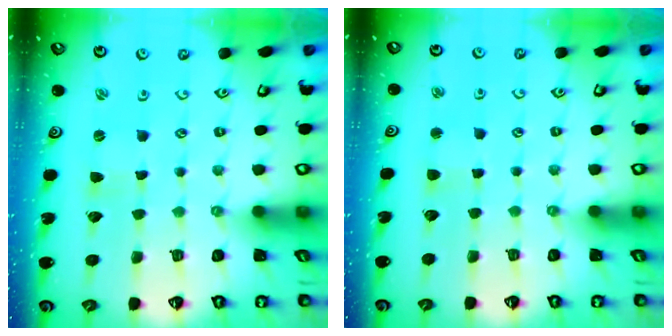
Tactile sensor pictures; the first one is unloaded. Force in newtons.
{"total": 2.8, "press": 2.8, "slide": 0.4}